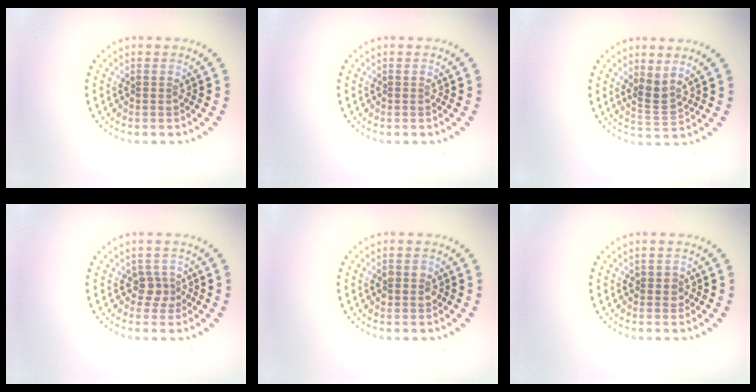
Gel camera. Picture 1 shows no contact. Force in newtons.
{"total": 0.0}
{"total": 2.2, "press": 1.6, "slide": 1.5}
{"total": 1.7, "press": 1.4, "slide": 1.0}
{"total": 1.5, "press": 1.5, "slide": 0.2}
{"total": 1.2, "press": 1.1, "slide": 0.3}